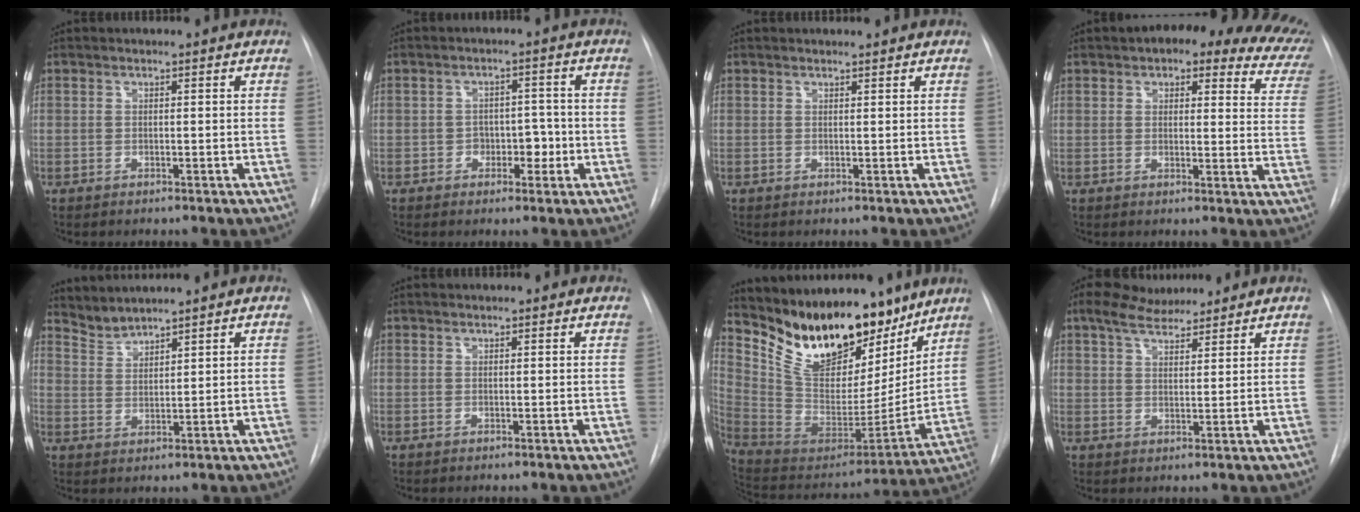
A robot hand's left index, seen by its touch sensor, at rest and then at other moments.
{"total": 3.9, "force": [-1.2, 2.7, 2.6], "torque": [-0.025, 0.012, -0.013]}
{"total": 1.6, "force": [1.5, 0.2, 0.4], "torque": [-0.007, 0.011, 0.024]}
{"total": 20.8, "force": [15.8, 7.2, 11.3], "torque": [-0.134, 0.015, 0.165]}
{"total": 3.5, "force": [3.4, -0.4, -0.3], "torque": [0.001, 0.002, 0.076]}
{"total": 0.7, "force": [0.6, 0.3, 0.1], "torque": [-0.006, 0.006, 0.010]}
{"total": 22.5, "force": [17.2, 9.1, 11.3], "torque": [-0.192, -0.018, 0.298]}
{"total": 7.4, "force": [6.2, 2.1, 3.5], "torque": [-0.064, 0.024, 0.110]}